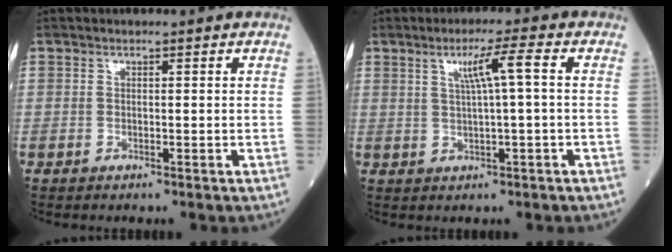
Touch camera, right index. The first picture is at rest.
{"total": 5.0, "force": [1.2, -0.6, 4.8], "torque": [-0.086, 0.007, 0.024]}